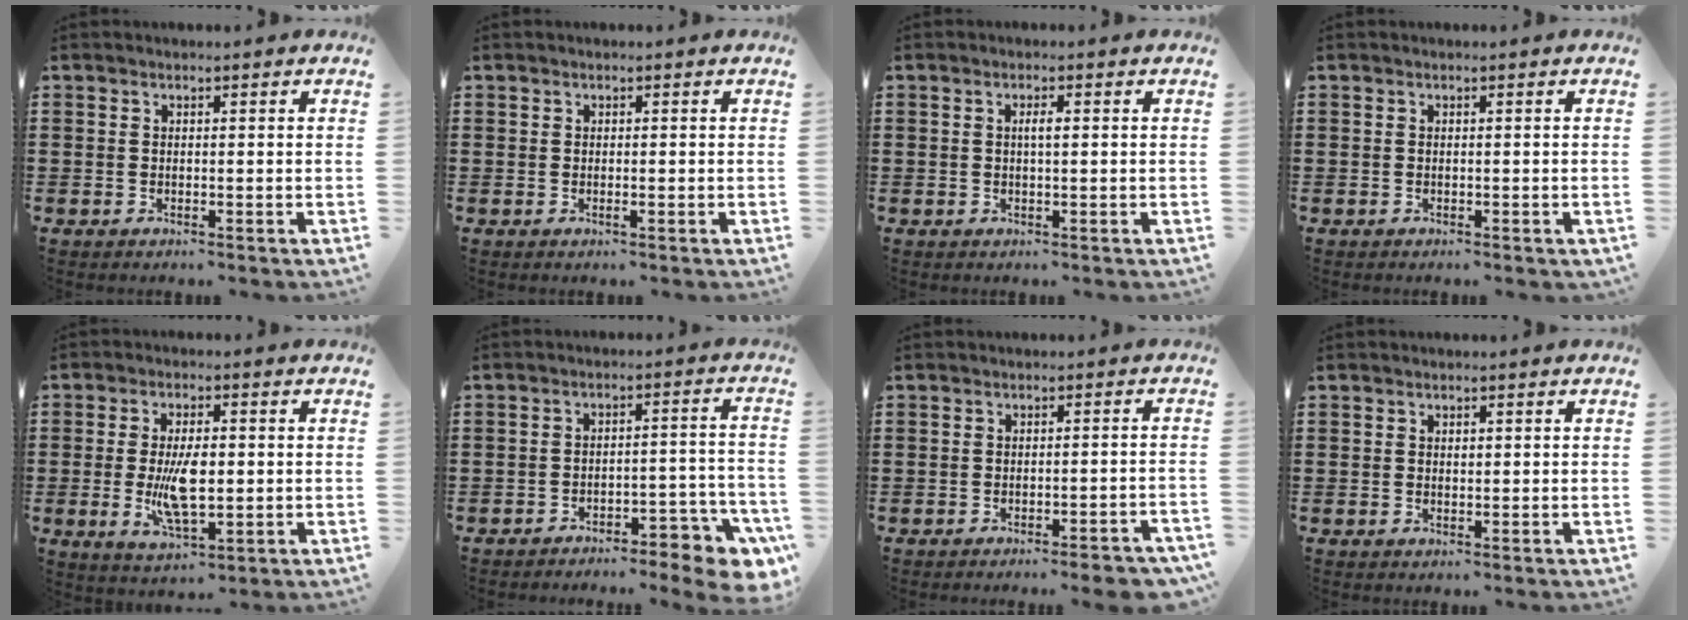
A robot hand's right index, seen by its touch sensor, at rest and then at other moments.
{"total": 0.5, "force": [-0.1, 0.0, 0.5], "torque": [-0.008, -0.003, -0.002]}
{"total": 1.5, "force": [0.2, 0.3, 1.5], "torque": [-0.028, 0.002, 0.001]}
{"total": 0.0}
{"total": 8.2, "force": [-0.5, 3.2, 7.5], "torque": [-0.152, -0.008, -0.015]}
{"total": 5.4, "force": [-4.7, 1.0, 2.3], "torque": [-0.036, 0.005, -0.090]}
{"total": 2.8, "force": [-2.4, -0.1, 1.5], "torque": [-0.025, -0.004, -0.045]}
{"total": 0.6, "force": [0.2, 0.4, 0.4], "torque": [-0.009, 0.002, 0.004]}